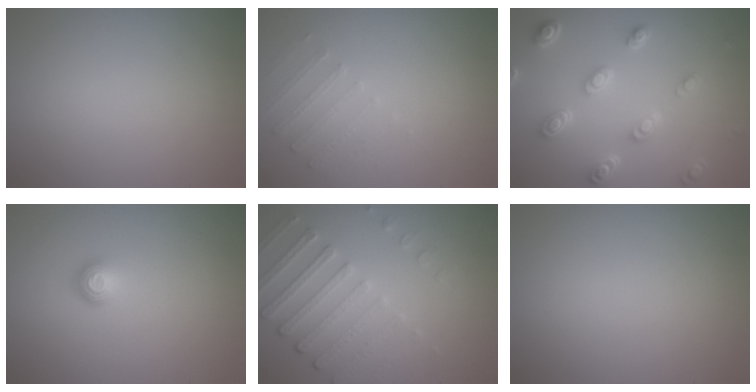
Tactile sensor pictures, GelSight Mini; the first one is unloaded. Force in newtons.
{"total": 1.3, "press": 0.9, "slide": 1.0}
{"total": 4.5, "press": 3.4, "slide": 3.0}
{"total": 1.0, "press": 0.9, "slide": 0.4}
{"total": 4.5, "press": 3.5, "slide": 2.9}
{"total": 0.0}